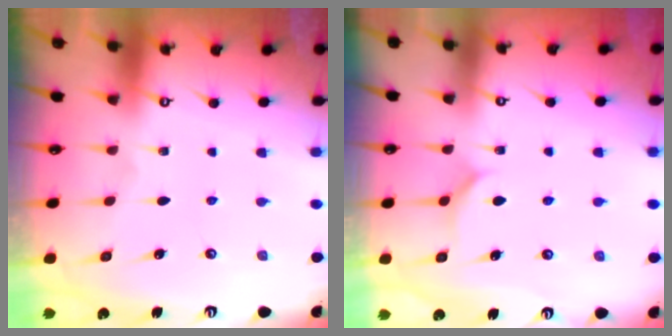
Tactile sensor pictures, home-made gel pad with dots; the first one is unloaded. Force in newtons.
{"total": 5.0, "press": 5.0, "slide": 0.4}